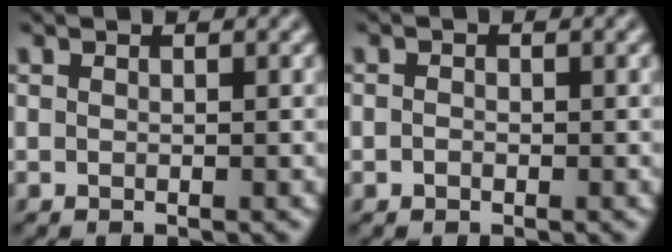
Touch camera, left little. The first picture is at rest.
{"total": 0.7, "force": [-0.3, 0.6, 0.3], "torque": [-0.007, -0.002, -0.008]}